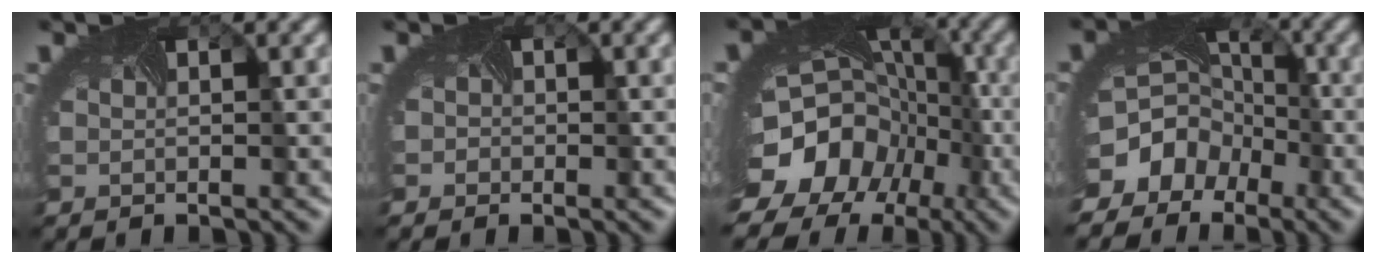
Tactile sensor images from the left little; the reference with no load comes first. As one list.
[{"total": 1.3, "force": [-0.2, 1.2, 0.5], "torque": [0.000, 0.002, -0.008]}, {"total": 16.4, "force": [-6.9, 12.6, 7.9], "torque": [-0.161, -0.037, -0.111]}, {"total": 10.5, "force": [-5.5, 8.2, 3.7], "torque": [-0.073, -0.028, -0.091]}]